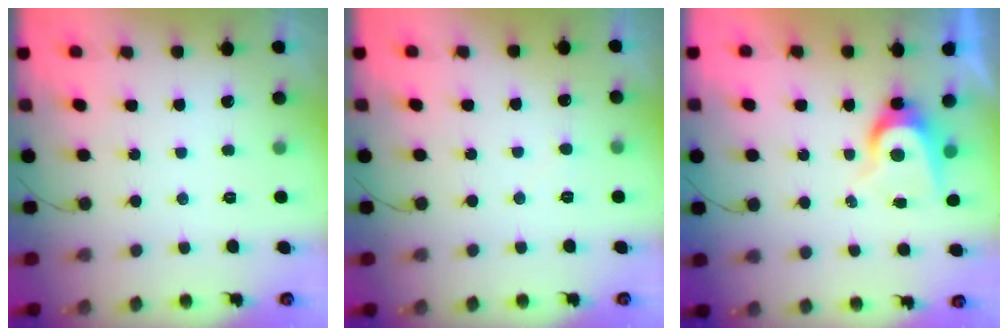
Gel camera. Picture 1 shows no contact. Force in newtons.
{"total": 3.8, "press": 3.8, "slide": 0.3}
{"total": 7.0, "press": 6.9, "slide": 0.4}